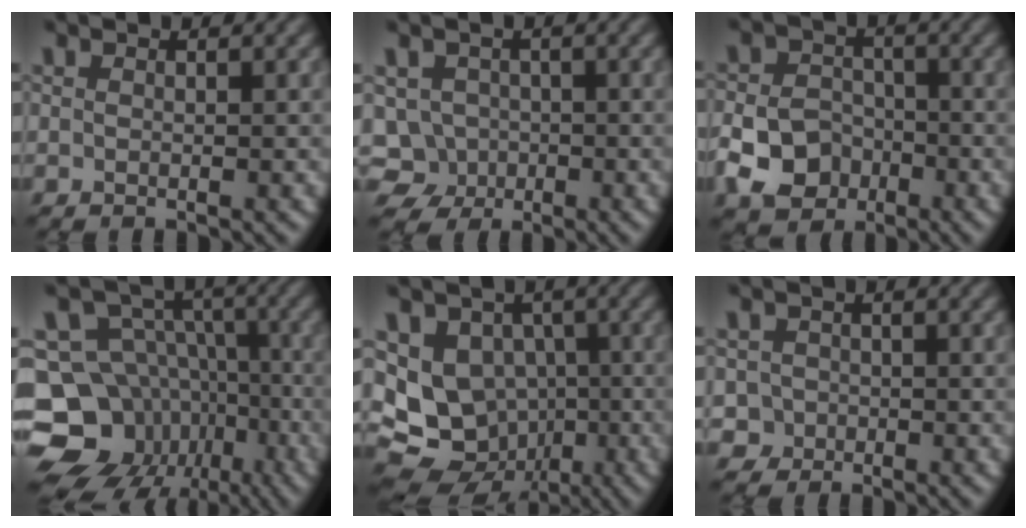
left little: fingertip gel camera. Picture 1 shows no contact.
{"total": 4.3, "force": [-1.5, 3.9, 1.0], "torque": [-0.003, 0.009, -0.038]}
{"total": 7.8, "force": [-3.4, 6.3, 2.9], "torque": [-0.045, -0.017, -0.082]}
{"total": 16.2, "force": [-7.2, 13.2, 6.1], "torque": [-0.121, -0.017, -0.112]}
{"total": 10.6, "force": [-1.5, 9.3, 4.9], "torque": [-0.089, 0.002, -0.038]}
{"total": 2.6, "force": [-0.5, 2.5, 0.3], "torque": [0.013, 0.014, -0.014]}